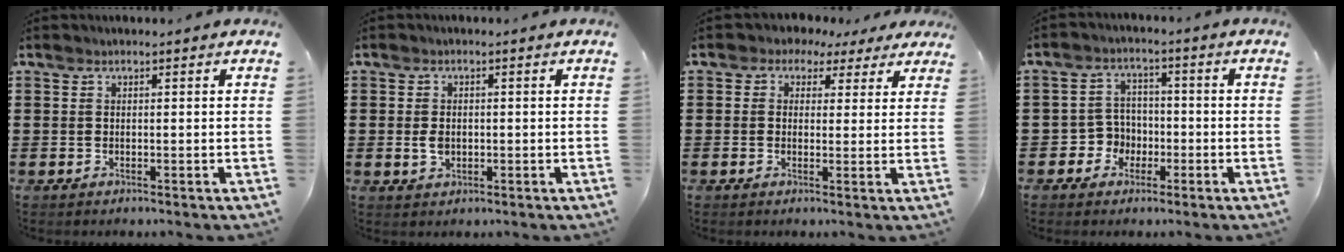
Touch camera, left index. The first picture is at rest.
{"total": 2.2, "force": [-0.1, 1.5, 1.6], "torque": [-0.040, 0.002, -0.005]}
{"total": 2.4, "force": [1.1, 2.0, 0.5], "torque": [-0.025, 0.005, 0.017]}
{"total": 4.4, "force": [-1.7, 3.9, 1.0], "torque": [-0.031, 0.009, -0.034]}